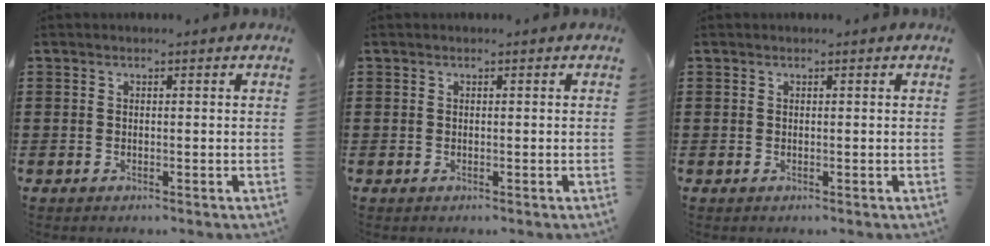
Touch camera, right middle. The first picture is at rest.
{"total": 0.0}
{"total": 0.0}